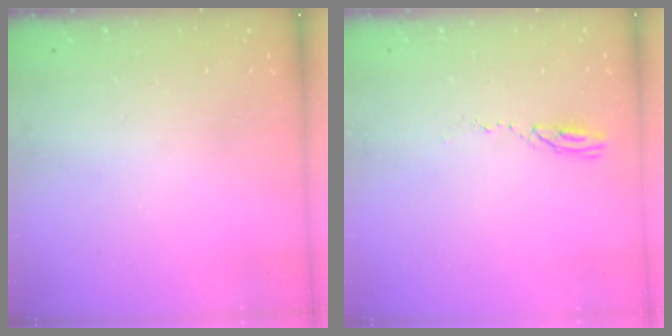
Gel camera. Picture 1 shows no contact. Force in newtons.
{"total": 4.1, "press": 4.1, "slide": 0.4}